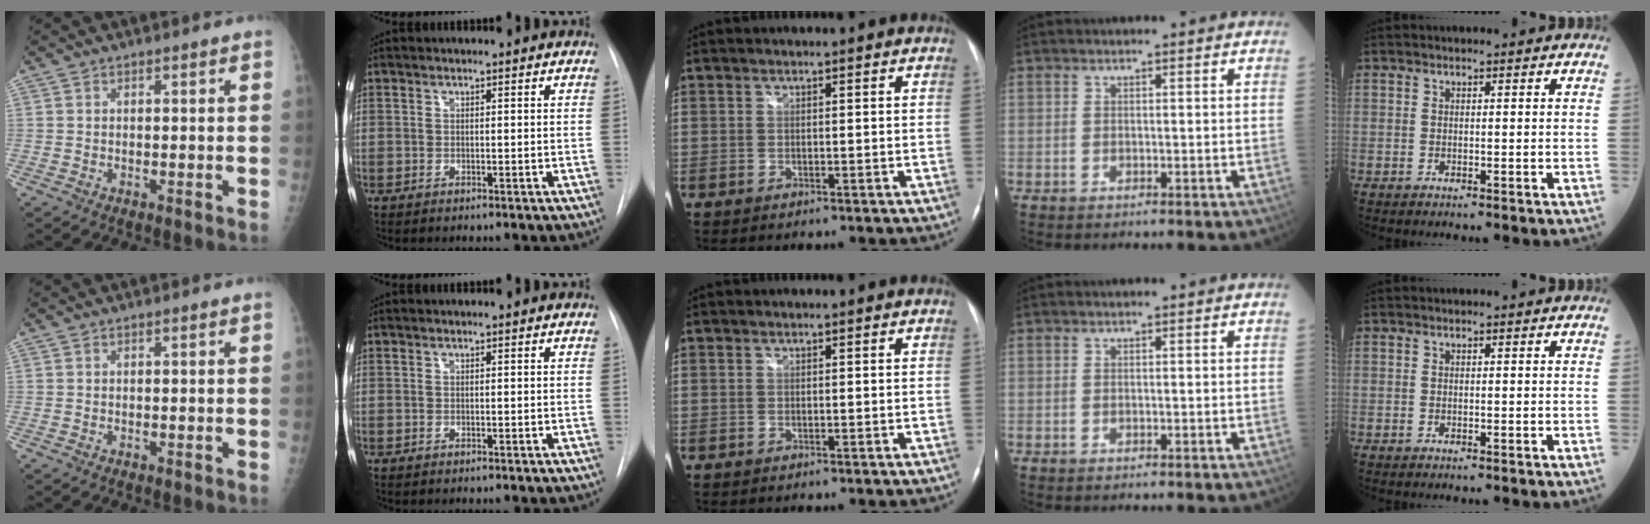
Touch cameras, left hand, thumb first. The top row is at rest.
{}